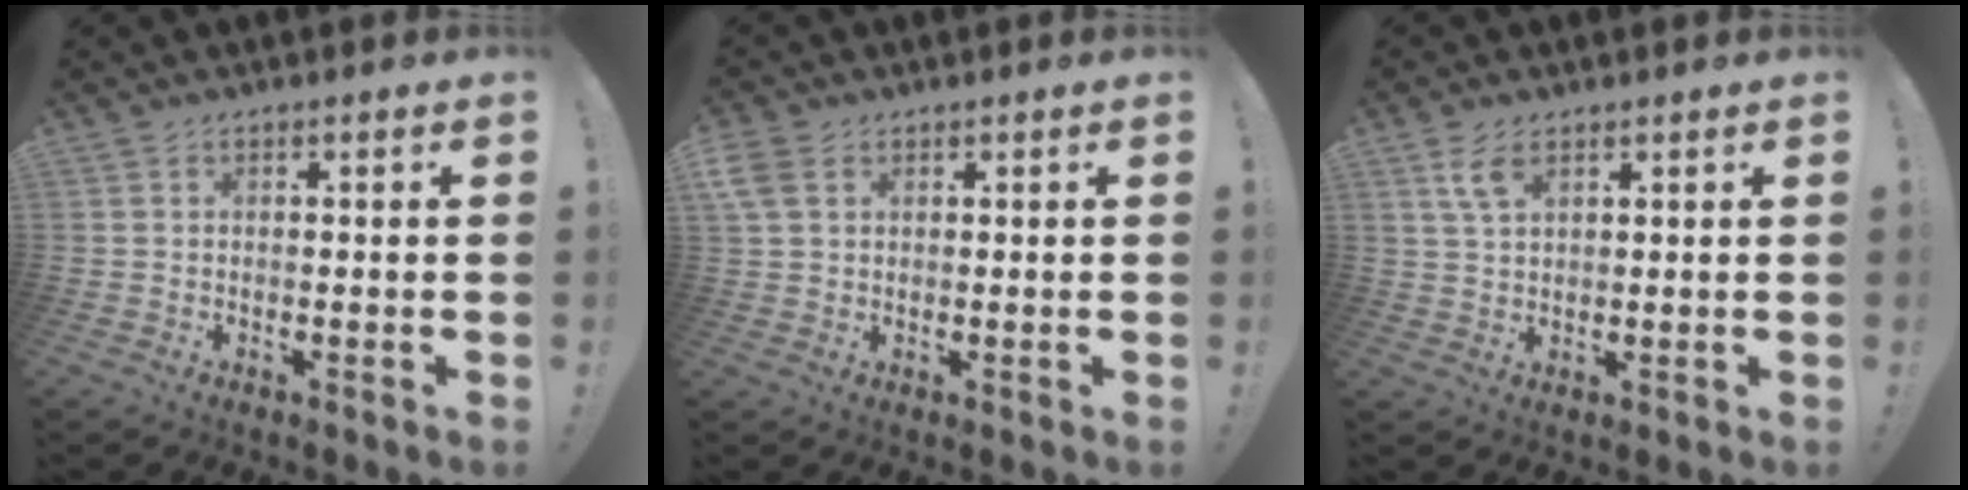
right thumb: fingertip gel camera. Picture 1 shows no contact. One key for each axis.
{"total": 4.7, "fx": 1.9, "fy": 3.2, "fz": 2.9, "tx": -0.056, "ty": -0.002, "tz": 0.039}
{"total": 5.4, "fx": 2.9, "fy": 2.4, "fz": 3.8, "tx": -0.063, "ty": -0.010, "tz": 0.053}